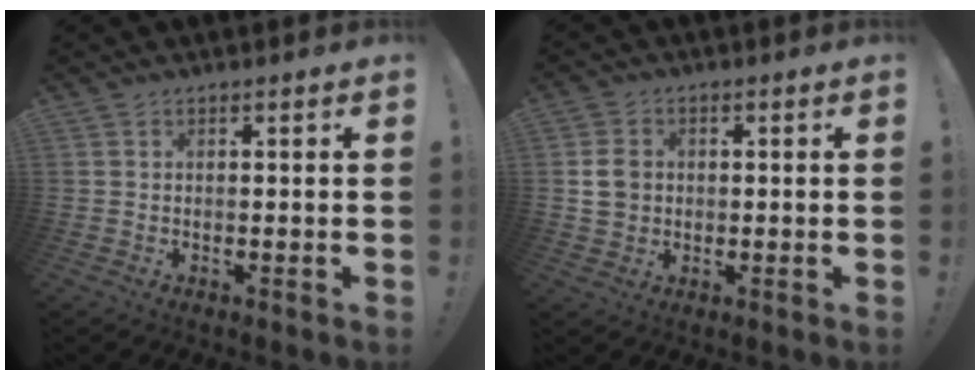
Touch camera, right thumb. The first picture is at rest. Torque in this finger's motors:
{"motor_torque": [0.27, -0.10, 0.23, -0.27, 0.04]}